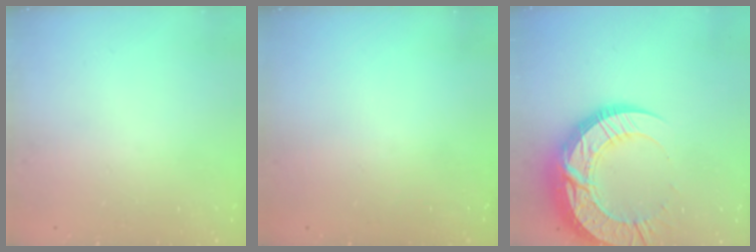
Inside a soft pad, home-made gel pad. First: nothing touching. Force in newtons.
{"total": 0.0}
{"total": 22.5, "press": 22.4, "slide": 1.8}